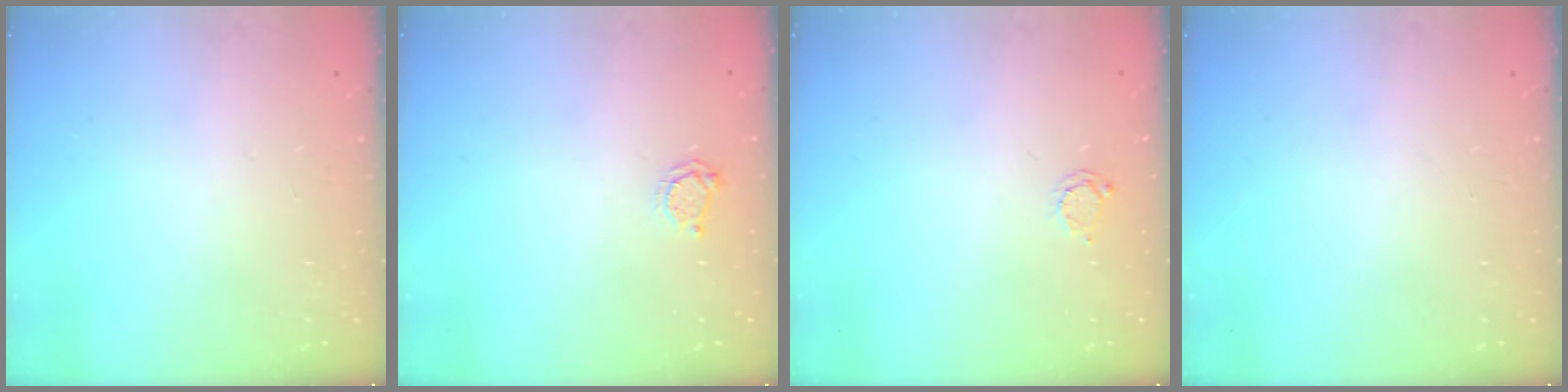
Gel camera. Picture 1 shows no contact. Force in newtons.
{"total": 3.9, "press": 3.8, "slide": 0.5}
{"total": 2.8, "press": 2.8, "slide": 0.3}
{"total": 0.0}